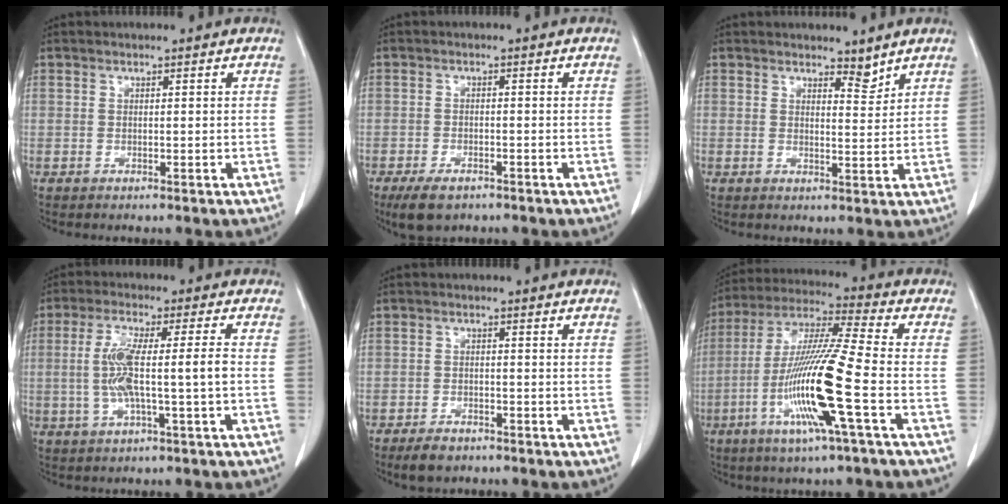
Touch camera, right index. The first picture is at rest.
{"total": 4.8, "force": [-3.4, 2.2, 2.6], "torque": [-0.045, -0.006, -0.051]}
{"total": 3.5, "force": [3.1, 1.0, 1.2], "torque": [-0.012, -0.010, 0.051]}
{"total": 7.5, "force": [-0.6, 0.5, 7.4], "torque": [-0.150, 0.009, -0.010]}
{"total": 3.7, "force": [-2.9, 1.8, 1.5], "torque": [-0.024, -0.001, -0.042]}
{"total": 17.1, "force": [-4.9, -0.6, 16.4], "torque": [-0.329, -0.013, -0.103]}